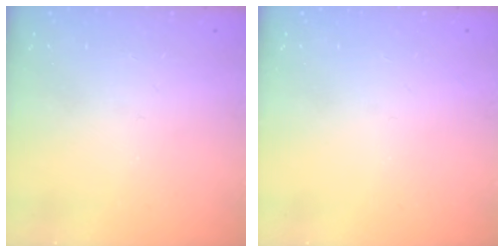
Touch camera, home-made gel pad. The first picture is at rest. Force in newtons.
{"total": 0.0}